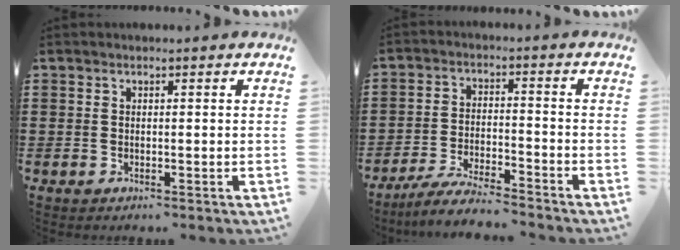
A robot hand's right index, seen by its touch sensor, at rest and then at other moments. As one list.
[{"total": 5.6, "force": [-5.3, 0.0, 1.8], "torque": [-0.050, -0.010, -0.108]}]